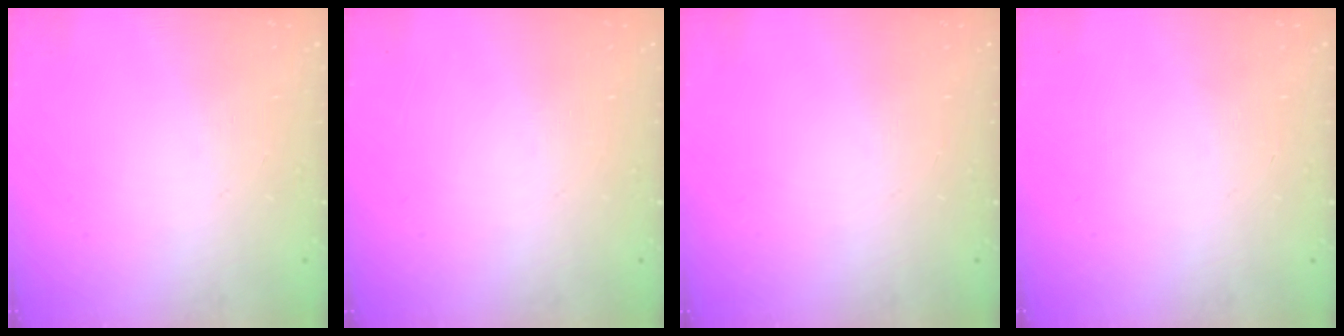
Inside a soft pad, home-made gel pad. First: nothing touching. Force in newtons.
{"total": 0.0}
{"total": 0.0}
{"total": 0.0}